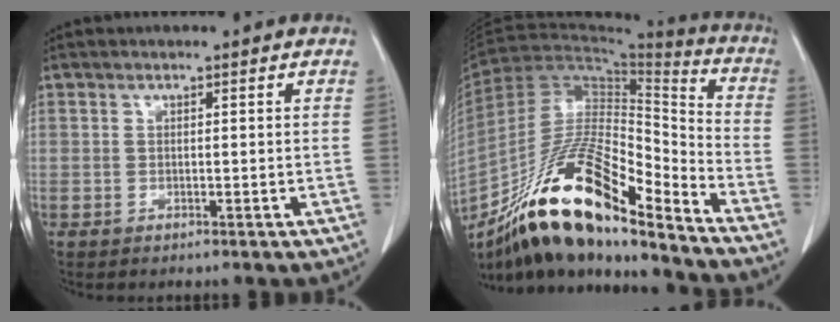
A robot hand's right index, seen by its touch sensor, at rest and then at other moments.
{"total": 22.3, "force": [-15.5, 4.4, 15.4], "torque": [-0.284, -0.007, -0.276]}